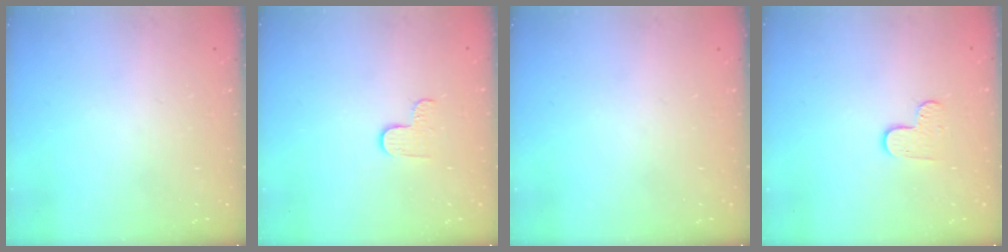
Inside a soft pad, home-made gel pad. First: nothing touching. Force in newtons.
{"total": 2.9, "press": 2.9, "slide": 0.3}
{"total": 0.0}
{"total": 5.5, "press": 5.5, "slide": 0.4}